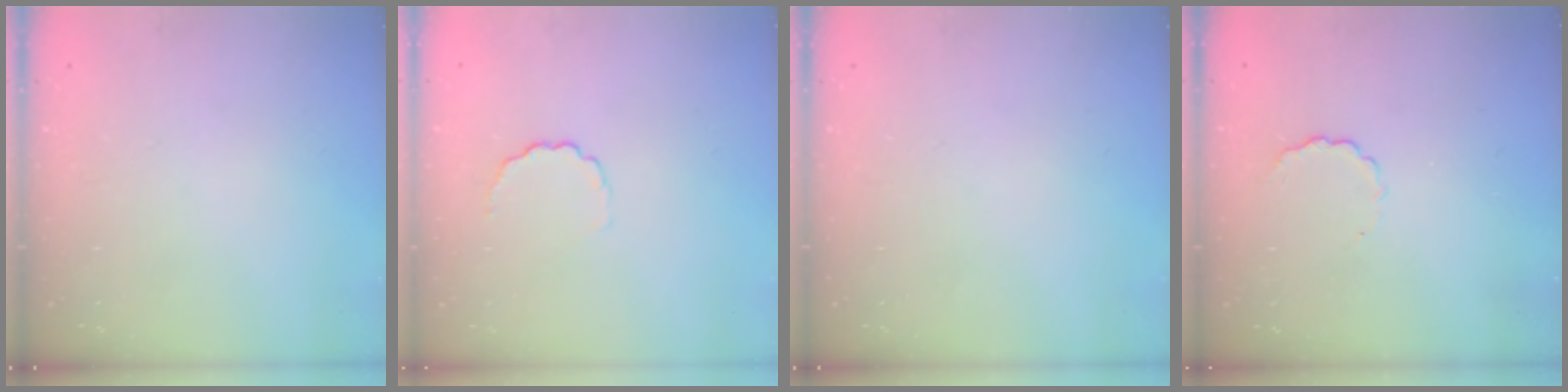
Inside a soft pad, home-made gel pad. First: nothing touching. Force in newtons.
{"total": 3.4, "press": 3.2, "slide": 1.2}
{"total": 0.0}
{"total": 4.0, "press": 3.9, "slide": 1.0}